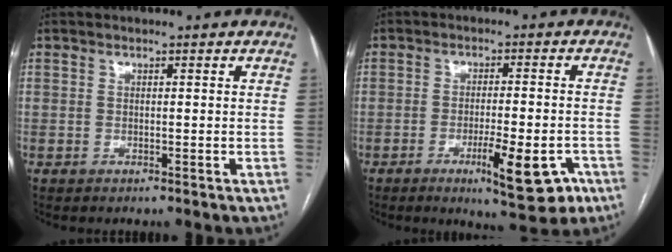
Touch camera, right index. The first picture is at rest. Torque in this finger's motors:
{"motor_torque": [0.02, -0.03, 0.02, -0.01]}